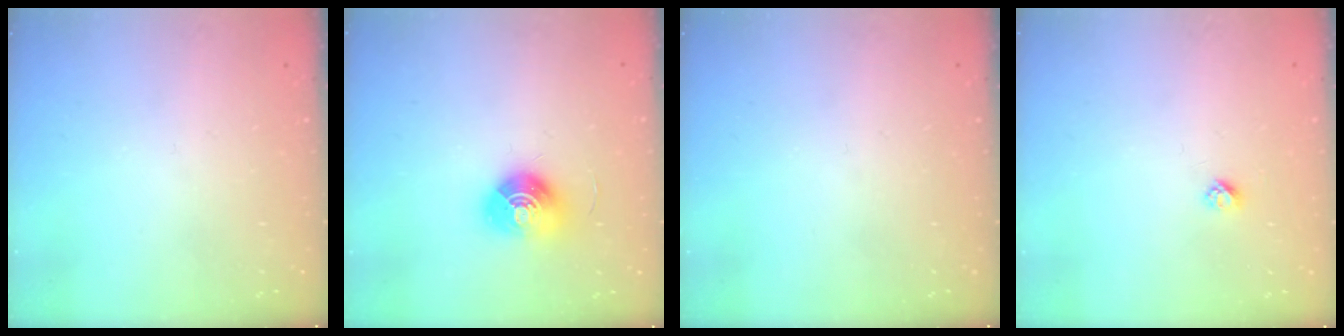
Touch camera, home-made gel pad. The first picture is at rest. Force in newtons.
{"total": 10.3, "press": 10.3, "slide": 0.5}
{"total": 0.0}
{"total": 2.7, "press": 2.6, "slide": 0.3}